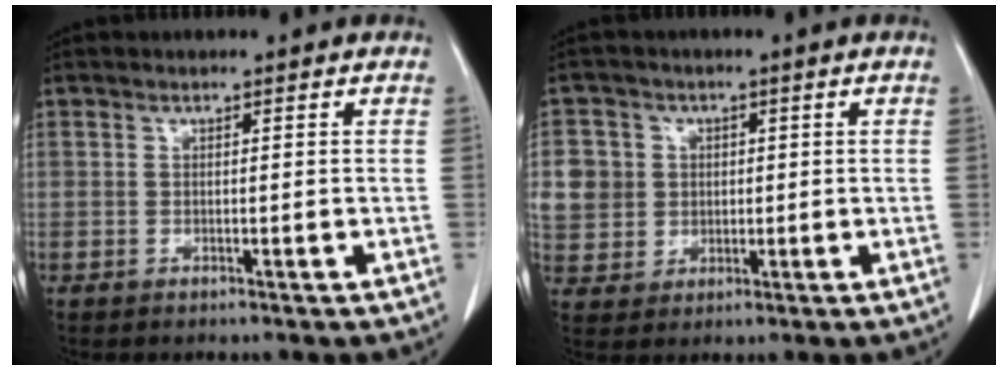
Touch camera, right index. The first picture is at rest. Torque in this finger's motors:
{"motor_torque": [0.42, 0.19, 0.16, 0.03]}